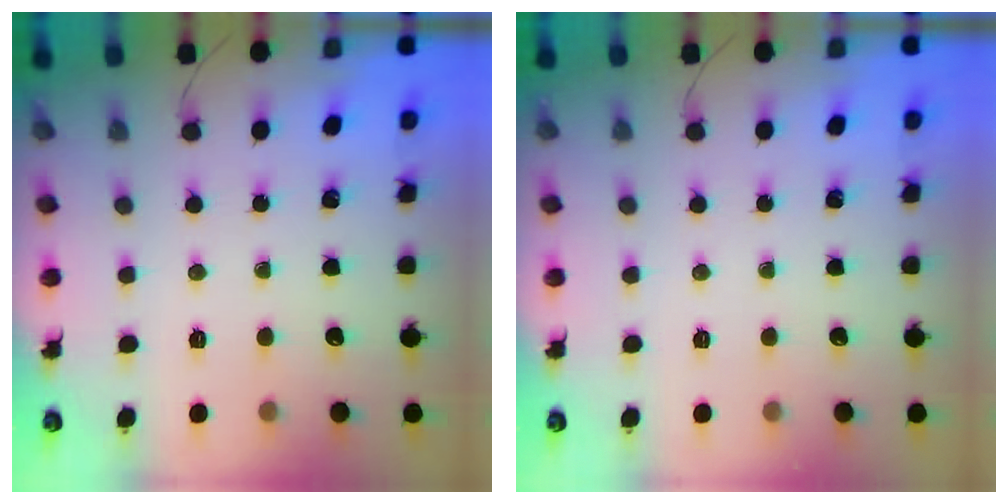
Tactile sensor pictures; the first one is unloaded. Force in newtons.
{"total": 0.0}